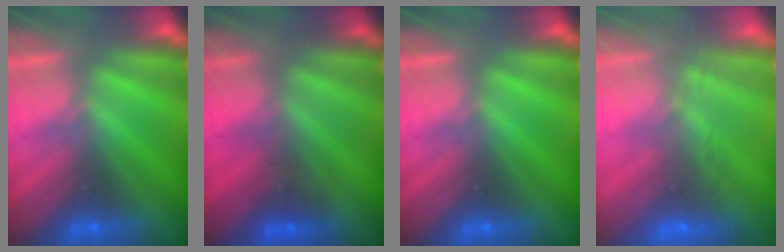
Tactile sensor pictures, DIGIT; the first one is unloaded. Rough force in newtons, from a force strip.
{"total": 1.3}
{"total": 0.0}
{"total": 8.7}